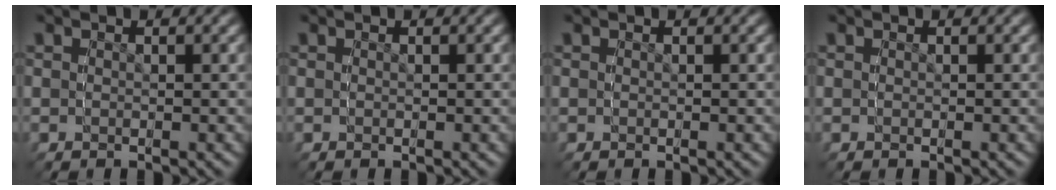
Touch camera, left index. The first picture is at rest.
{"total": 0.0}
{"total": 0.0}
{"total": 0.0}